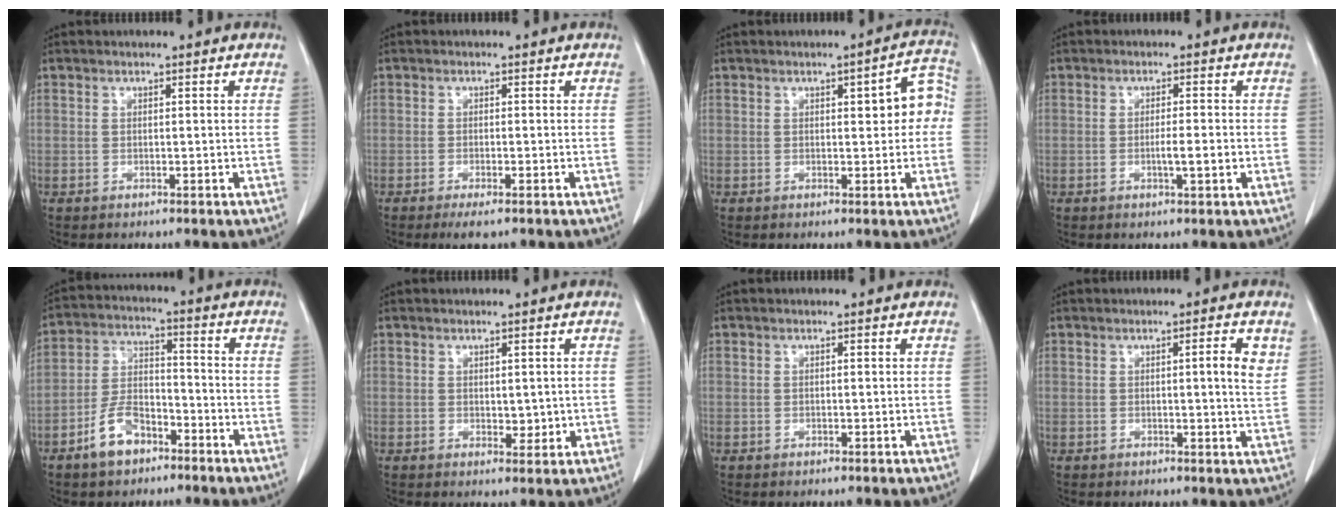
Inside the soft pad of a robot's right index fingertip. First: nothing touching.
{"total": 2.7, "force": [-1.8, 0.4, 1.9], "torque": [-0.031, -0.006, -0.029]}
{"total": 5.9, "force": [0.7, 1.9, 5.5], "torque": [-0.059, 0.023, 0.005]}
{"total": 2.7, "force": [-0.6, 0.0, 2.6], "torque": [-0.045, -0.003, -0.011]}
{"total": 8.1, "force": [-5.0, 4.3, 4.8], "torque": [-0.104, 0.013, -0.092]}
{"total": 2.4, "force": [0.2, 1.4, 1.9], "torque": [-0.021, -0.006, 0.009]}
{"total": 0.0}
{"total": 3.5, "force": [1.1, 0.0, 3.3], "torque": [-0.043, -0.004, 0.012]}